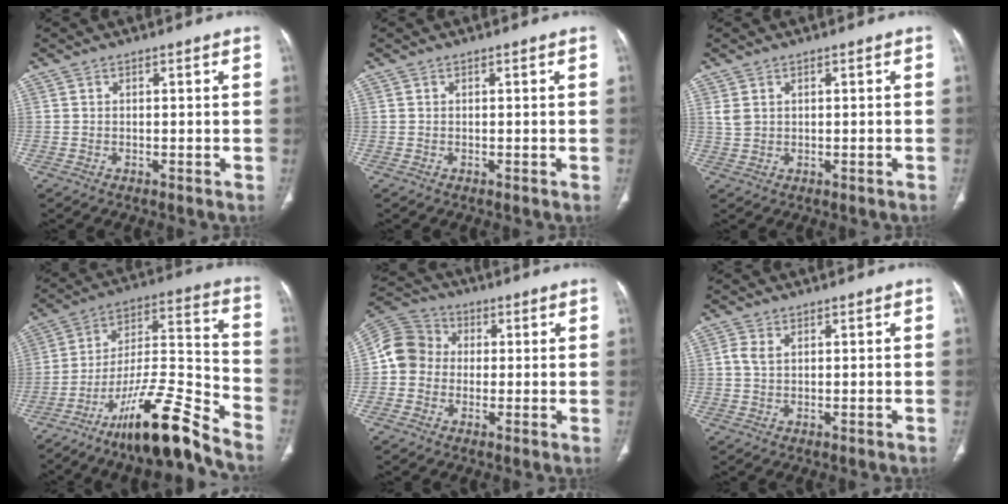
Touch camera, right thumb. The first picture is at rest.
{"total": 0.0}
{"total": 2.0, "force": [0.6, 1.4, 1.2], "torque": [-0.028, 0.008, 0.022]}
{"total": 19.8, "force": [-14.7, 2.9, 13.0], "torque": [-0.225, 0.093, -0.253]}
{"total": 9.0, "force": [-0.2, 8.1, 3.8], "torque": [-0.061, 0.030, -0.019]}
{"total": 2.2, "force": [0.3, 1.2, 1.8], "torque": [-0.046, 0.011, 0.008]}